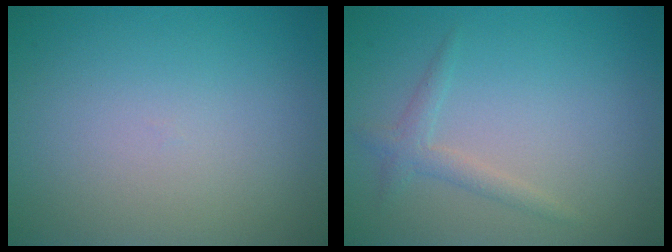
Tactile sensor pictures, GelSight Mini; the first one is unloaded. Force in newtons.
{"total": 1.6, "press": 1.6, "slide": 0.1}